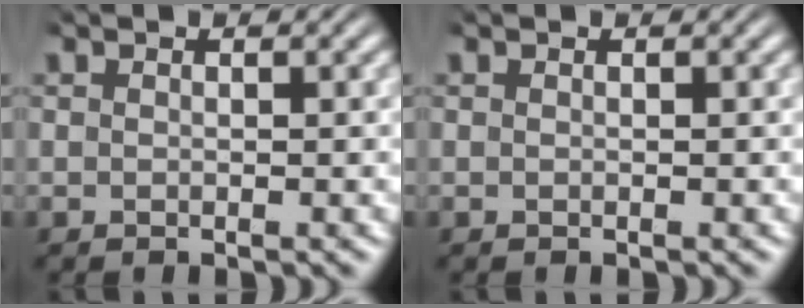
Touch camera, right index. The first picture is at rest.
{"total": 0.0}